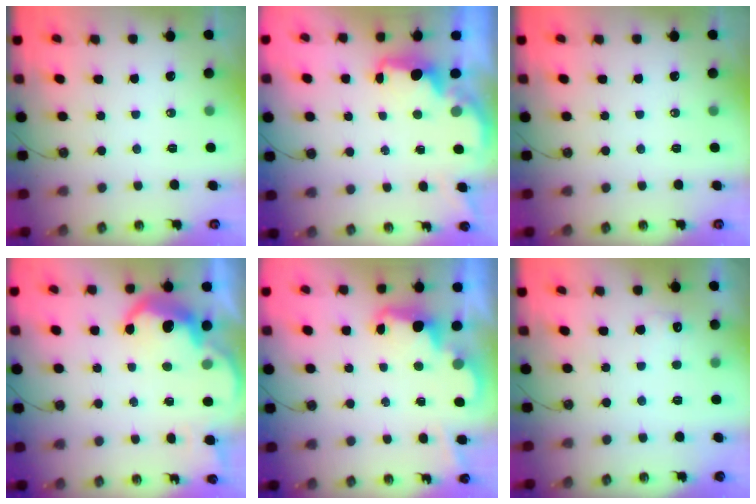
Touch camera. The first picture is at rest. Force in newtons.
{"total": 2.1, "press": 1.9, "slide": 0.8}
{"total": 0.0}
{"total": 7.9, "press": 7.9, "slide": 0.6}
{"total": 2.5, "press": 2.5, "slide": 0.6}
{"total": 3.9, "press": 3.8, "slide": 1.1}